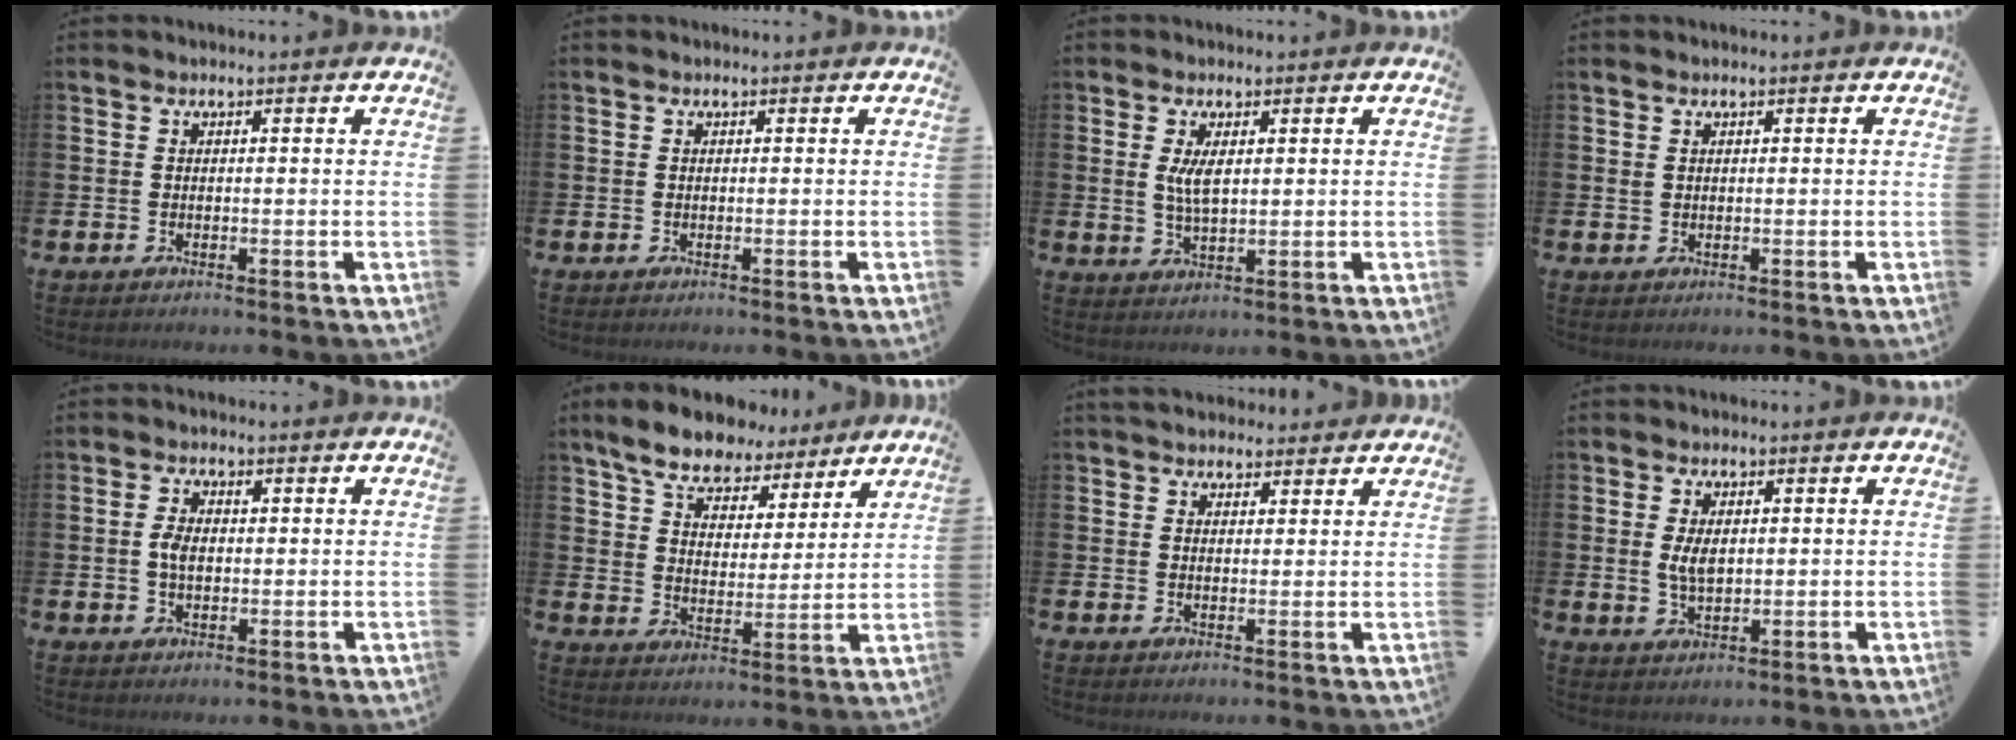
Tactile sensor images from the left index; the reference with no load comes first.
{"total": 0.0}
{"total": 3.5, "force": [1.3, 1.3, 3.0], "torque": [-0.052, 0.001, 0.019]}
{"total": 0.8, "force": [0.6, 0.5, 0.3], "torque": [-0.004, 0.004, 0.010]}
{"total": 2.9, "force": [0.4, 1.8, 2.3], "torque": [-0.036, 0.004, 0.003]}
{"total": 8.5, "force": [7.6, 3.2, 2.1], "torque": [-0.067, -0.036, 0.136]}
{"total": 3.6, "force": [3.4, 1.2, 0.3], "torque": [-0.004, -0.012, 0.062]}
{"total": 3.7, "force": [0.9, 2.0, 2.9], "torque": [-0.050, 0.002, 0.014]}